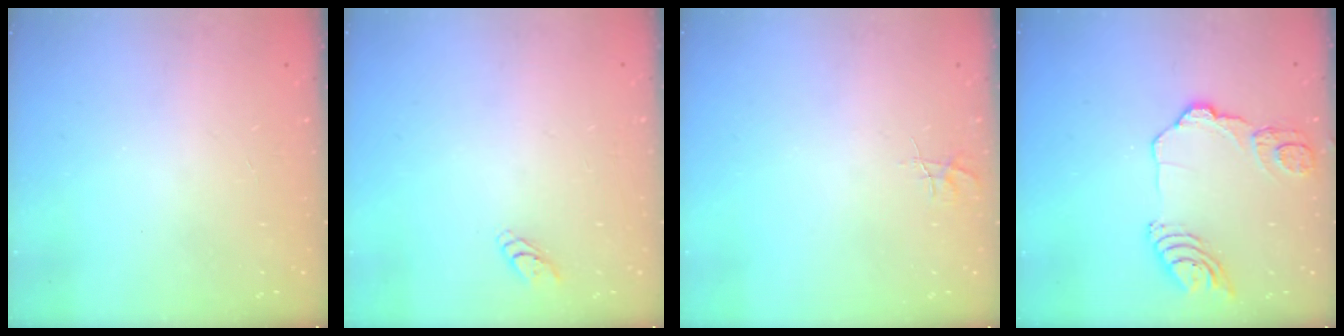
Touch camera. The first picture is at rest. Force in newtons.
{"total": 2.8, "press": 2.8, "slide": 0.3}
{"total": 3.6, "press": 3.6, "slide": 0.3}
{"total": 13.7, "press": 13.6, "slide": 1.5}